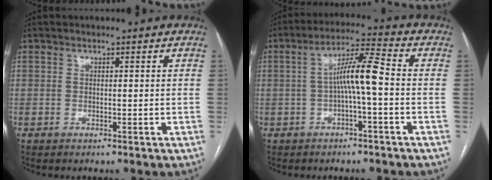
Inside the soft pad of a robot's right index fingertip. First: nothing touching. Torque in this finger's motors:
{"motor_torque": [0.53, -0.03, 0.45, 0.09]}